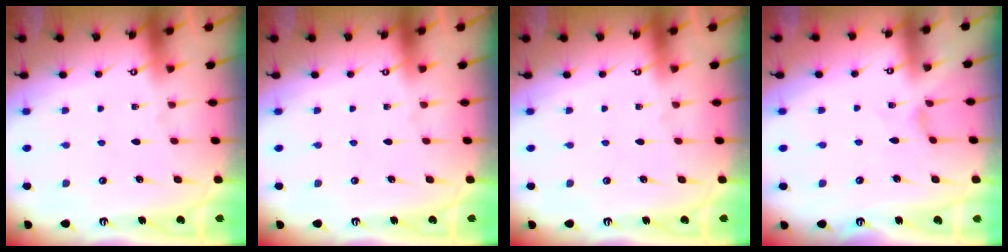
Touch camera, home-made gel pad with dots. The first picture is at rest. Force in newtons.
{"total": 0.0}
{"total": 0.0}
{"total": 0.5, "press": 0.5, "slide": 0.2}